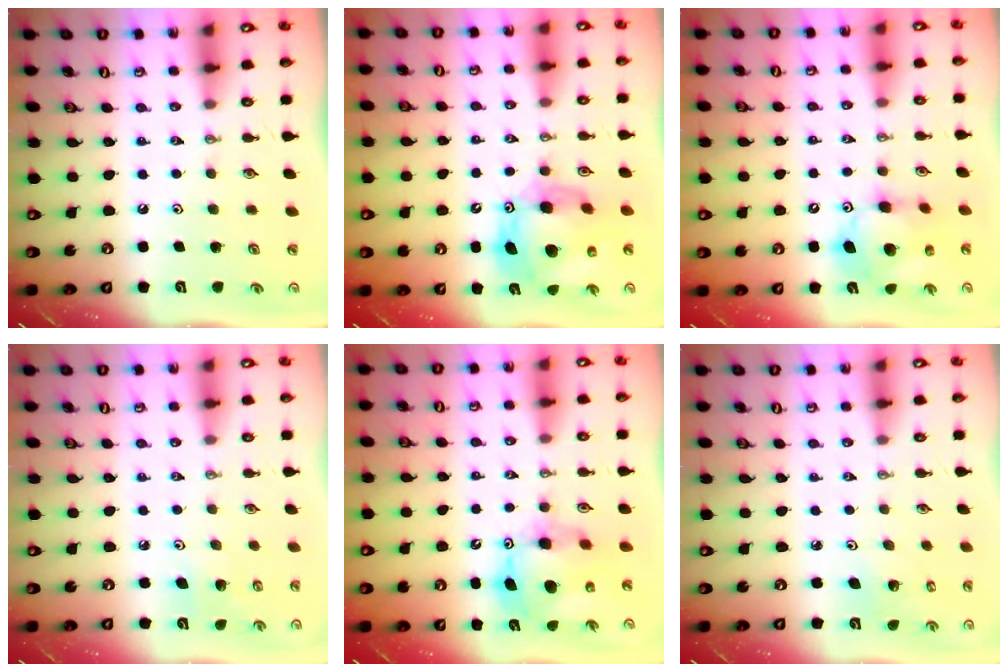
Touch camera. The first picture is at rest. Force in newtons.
{"total": 16.5, "press": 16.4, "slide": 1.7}
{"total": 11.9, "press": 11.8, "slide": 1.4}
{"total": 5.5, "press": 5.4, "slide": 1.2}
{"total": 12.1, "press": 12.1, "slide": 1.2}
{"total": 3.2, "press": 3.1, "slide": 0.8}